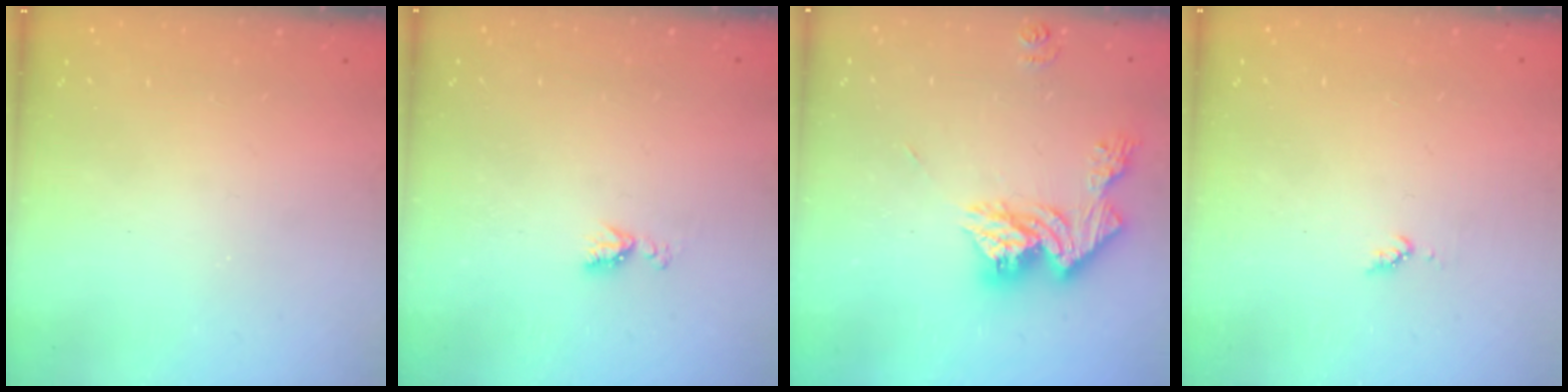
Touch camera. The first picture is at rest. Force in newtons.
{"total": 5.6, "press": 5.5, "slide": 0.8}
{"total": 14.7, "press": 14.7, "slide": 1.2}
{"total": 4.4, "press": 4.3, "slide": 0.4}